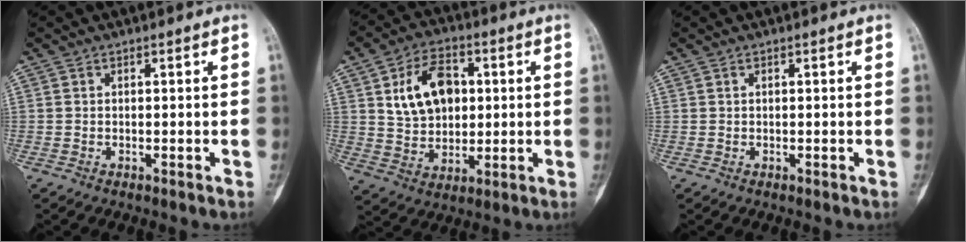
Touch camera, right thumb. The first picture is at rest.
{"total": 12.8, "force": [3.0, 8.8, 8.8], "torque": [-0.118, -0.001, 0.055]}
{"total": 0.0}